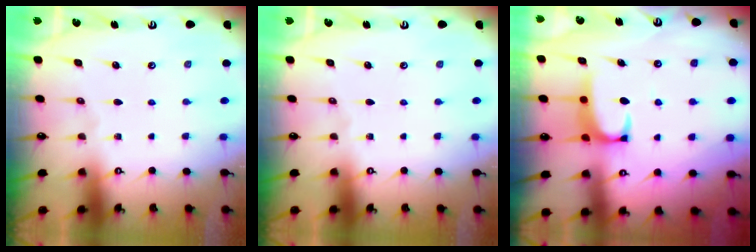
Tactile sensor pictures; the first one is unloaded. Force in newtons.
{"total": 0.0}
{"total": 2.0, "press": 1.9, "slide": 0.3}